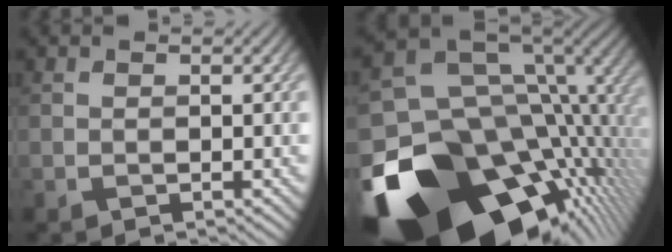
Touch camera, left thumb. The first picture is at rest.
{"total": 20.4, "force": [-7.0, 13.5, 13.6], "torque": [-0.253, -0.030, -0.083]}